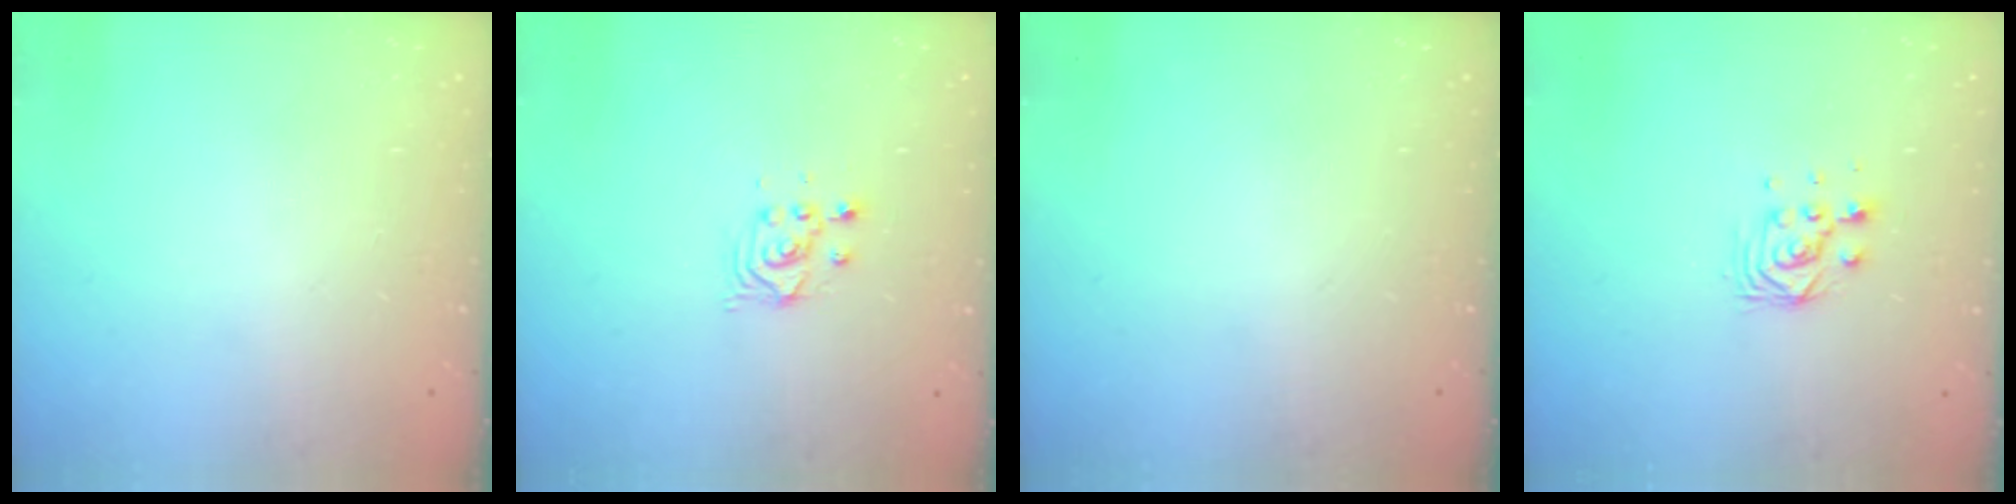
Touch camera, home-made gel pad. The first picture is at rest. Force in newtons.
{"total": 2.8, "press": 2.8, "slide": 0.1}
{"total": 0.0}
{"total": 4.7, "press": 4.6, "slide": 0.6}